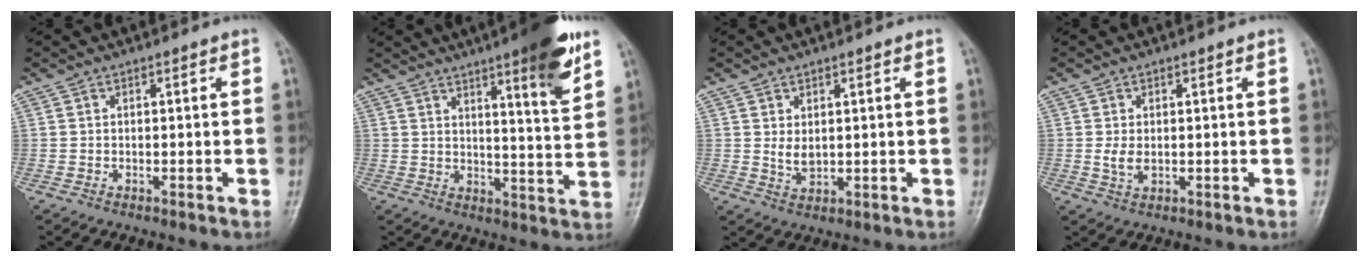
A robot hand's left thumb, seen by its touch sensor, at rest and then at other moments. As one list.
[{"total": 12.7, "force": [7.7, 1.5, 10.0], "torque": [-0.126, -0.044, 0.106]}, {"total": 2.8, "force": [0.8, 1.5, 2.2], "torque": [-0.035, -0.012, 0.020]}, {"total": 2.8, "force": [-0.1, 1.7, 2.3], "torque": [-0.049, -0.002, 0.002]}]